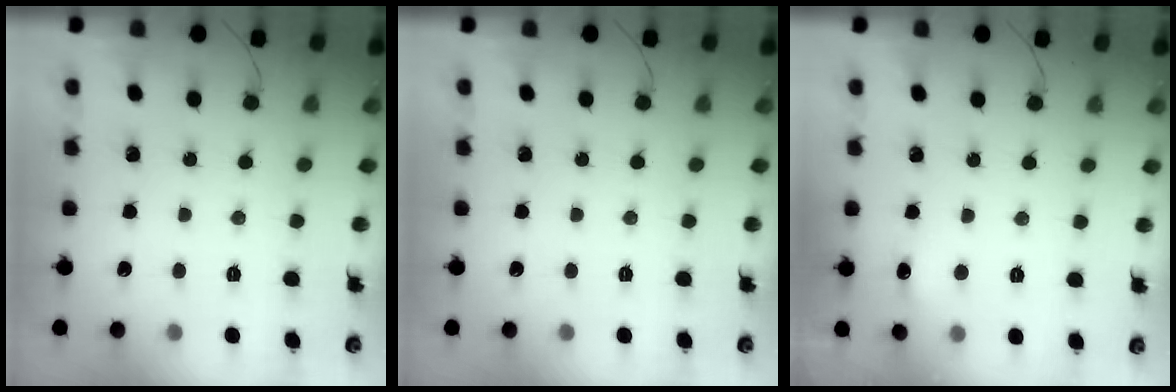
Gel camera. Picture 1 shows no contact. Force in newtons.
{"total": 0.0}
{"total": 5.9, "press": 5.7, "slide": 1.5}